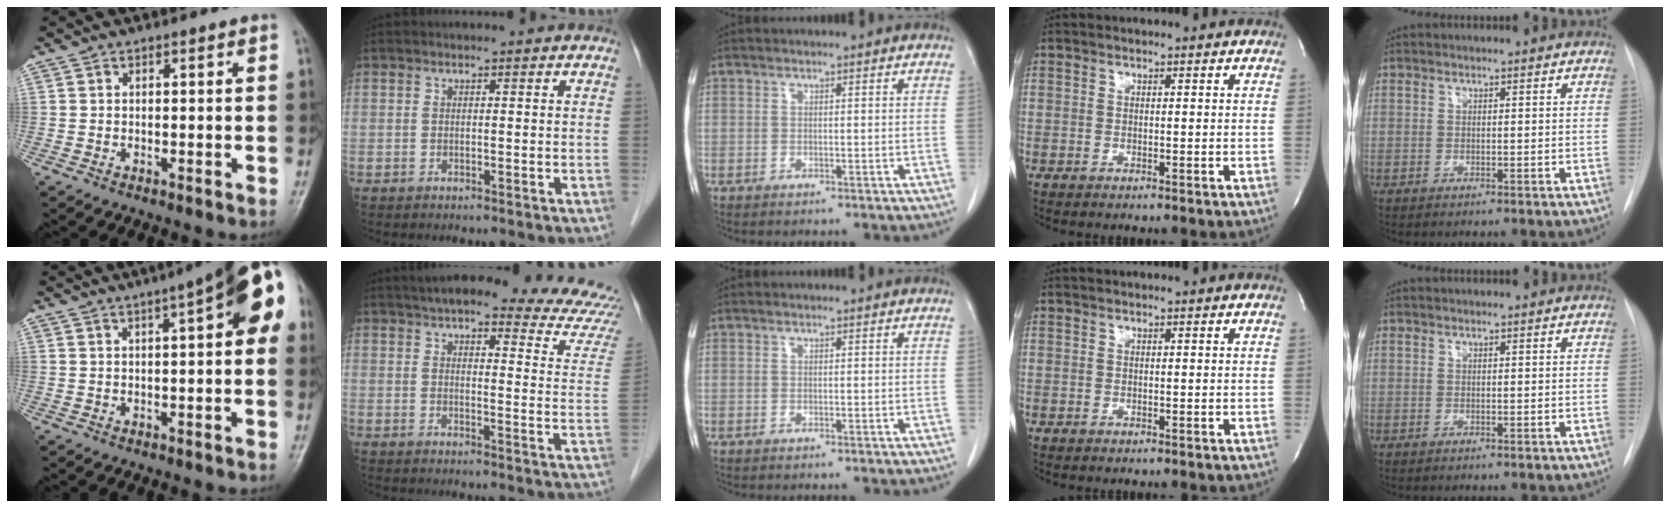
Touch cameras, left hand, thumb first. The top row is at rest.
{"thumb": {"total": 13.6, "force": [4.3, 3.7, 12.3], "torque": [-0.148, 0.023, 0.045]}, "index": {"total": 20.0, "force": [18.1, 1.9, 8.3], "torque": [-0.095, -0.044, 0.198]}}